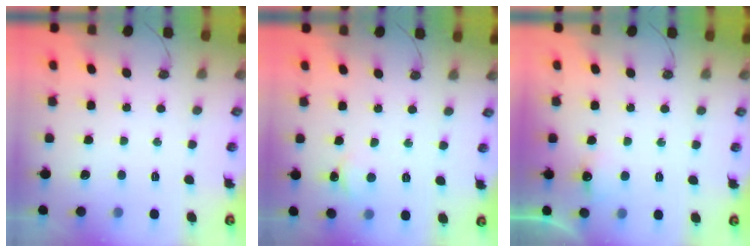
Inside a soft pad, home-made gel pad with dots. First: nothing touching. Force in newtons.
{"total": 2.4, "press": 2.4, "slide": 0.3}
{"total": 5.2, "press": 5.1, "slide": 1.1}